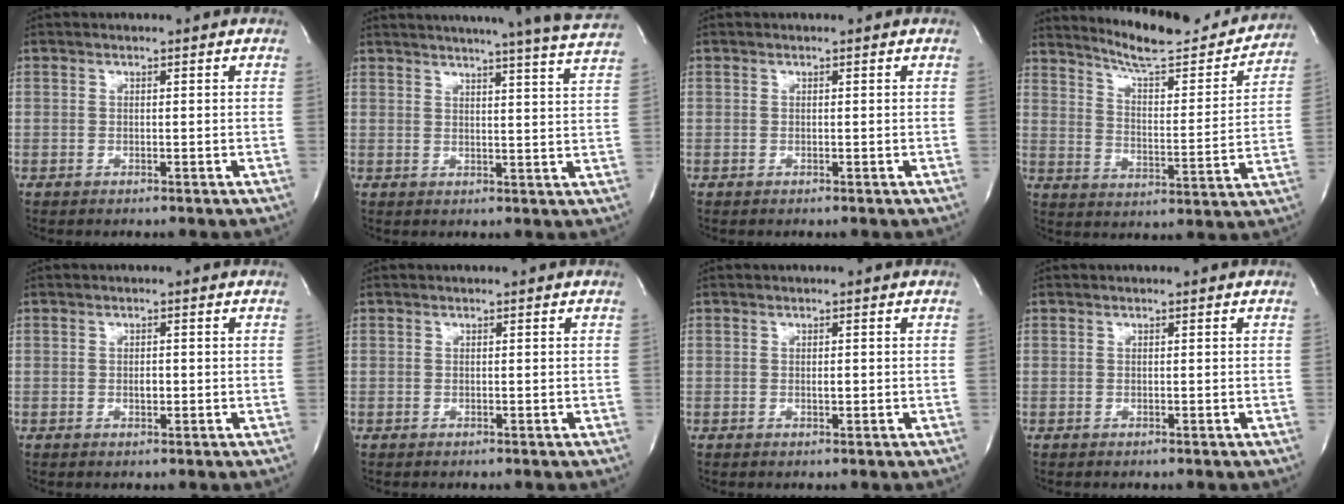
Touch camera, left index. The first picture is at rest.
{"total": 20.6, "force": [19.0, -1.3, 7.9], "torque": [-0.122, -0.048, 0.226]}
{"total": 0.0}
{"total": 18.8, "force": [17.4, 2.6, 6.8], "torque": [-0.099, -0.026, 0.240]}
{"total": 1.2, "force": [-0.2, 0.6, 1.0], "torque": [-0.020, 0.000, -0.002]}
{"total": 0.0}
{"total": 0.7, "force": [-0.1, 0.2, 0.6], "torque": [-0.014, -0.001, -0.001]}
{"total": 0.0}